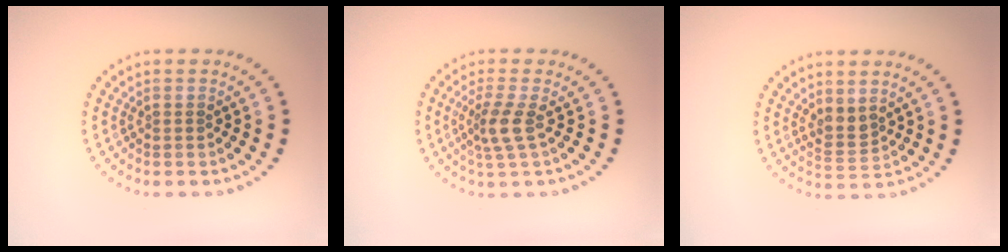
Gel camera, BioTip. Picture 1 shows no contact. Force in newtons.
{"total": 2.4, "press": 1.8, "slide": 1.6}
{"total": 1.9, "press": 1.5, "slide": 1.0}